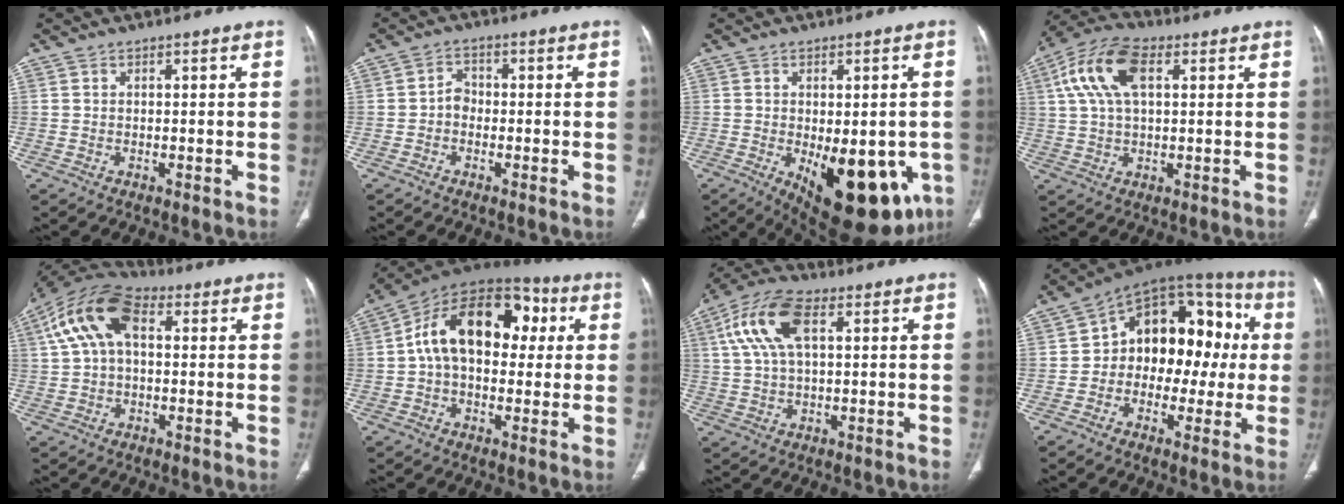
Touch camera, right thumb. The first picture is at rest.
{"total": 2.7, "force": [-0.8, 2.1, 1.5], "torque": [-0.011, 0.013, -0.023]}
{"total": 19.6, "force": [-6.5, 9.3, 15.9], "torque": [-0.156, -0.013, -0.065]}
{"total": 12.1, "force": [3.7, 6.3, 9.7], "torque": [-0.201, 0.023, 0.067]}
{"total": 13.6, "force": [3.4, 8.0, 10.5], "torque": [-0.202, 0.037, 0.054]}
{"total": 19.7, "force": [3.3, 12.5, 14.9], "torque": [-0.208, 0.038, 0.040]}
{"total": 11.8, "force": [3.8, 5.7, 9.6], "torque": [-0.206, 0.021, 0.070]}
{"total": 19.2, "force": [0.8, 12.7, 14.4], "torque": [-0.148, 0.053, 0.002]}